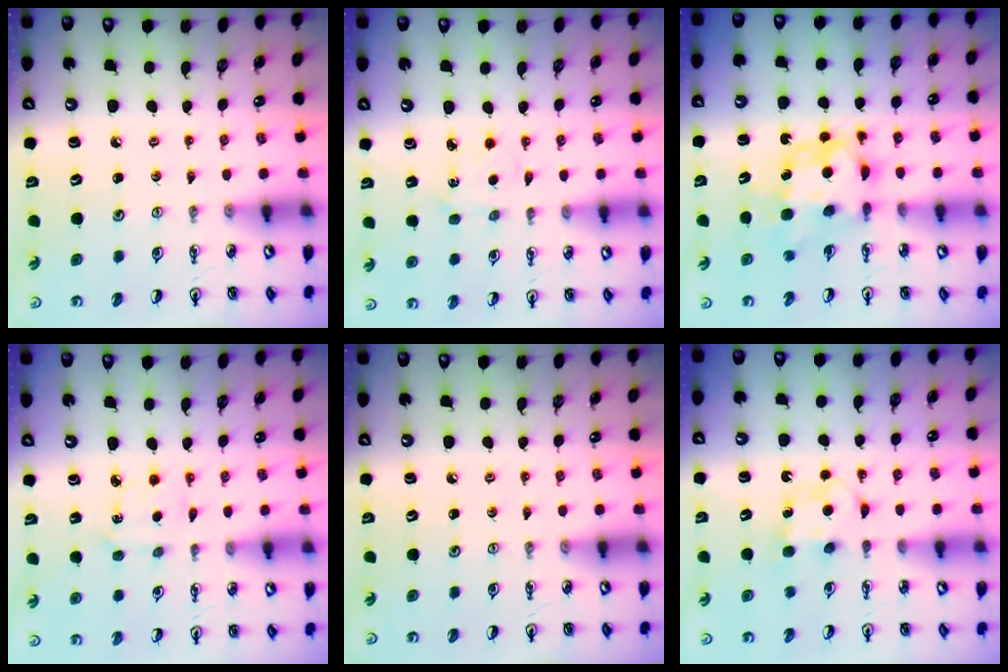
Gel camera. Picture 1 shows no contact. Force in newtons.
{"total": 3.2, "press": 3.2, "slide": 0.4}
{"total": 6.7, "press": 6.7, "slide": 0.6}
{"total": 3.4, "press": 3.4, "slide": 0.5}
{"total": 0.0}
{"total": 5.3, "press": 5.3, "slide": 0.7}